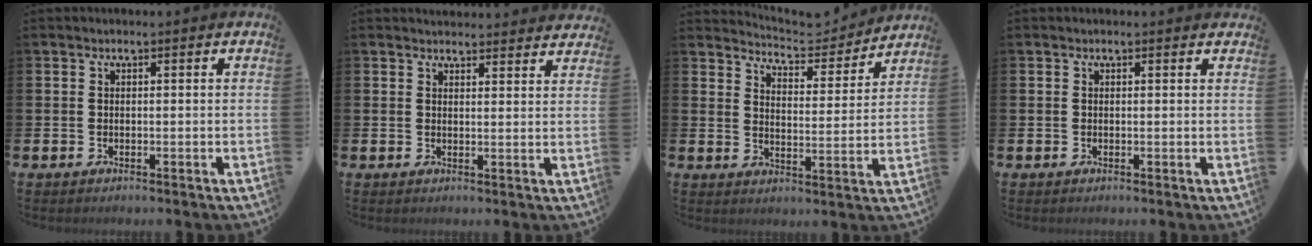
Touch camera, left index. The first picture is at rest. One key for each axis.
{"total": 3.0, "fx": 2.9, "fy": 0.4, "fz": -0.2, "tx": 0.014, "ty": -0.021, "tz": 0.050}
{"total": 5.3, "fx": 5.2, "fy": 1.1, "fz": 0.5, "tx": -0.019, "ty": -0.044, "tz": 0.084}
{"total": 0.0}